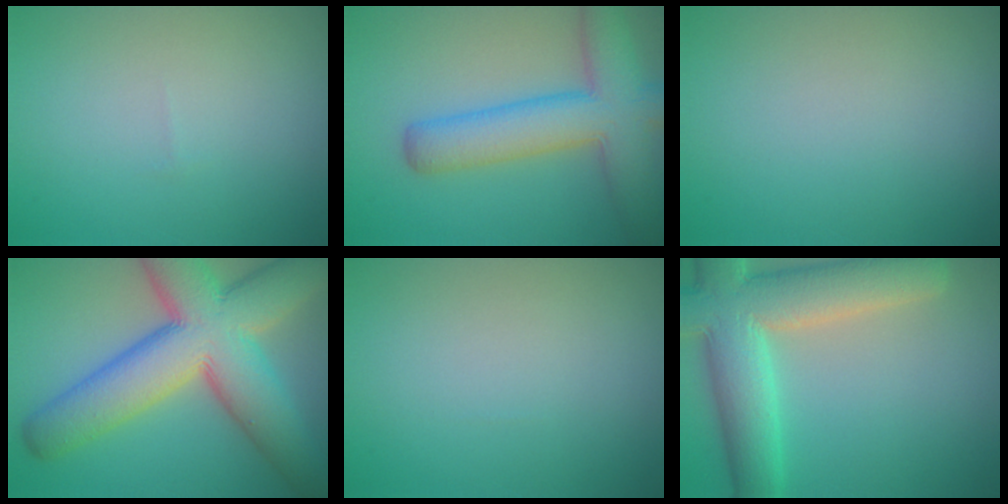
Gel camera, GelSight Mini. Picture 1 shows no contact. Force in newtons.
{"total": 7.9, "press": 7.9, "slide": 0.3}
{"total": 0.0}
{"total": 13.8, "press": 13.8, "slide": 0.8}
{"total": 0.0}
{"total": 10.2, "press": 10.2, "slide": 0.9}